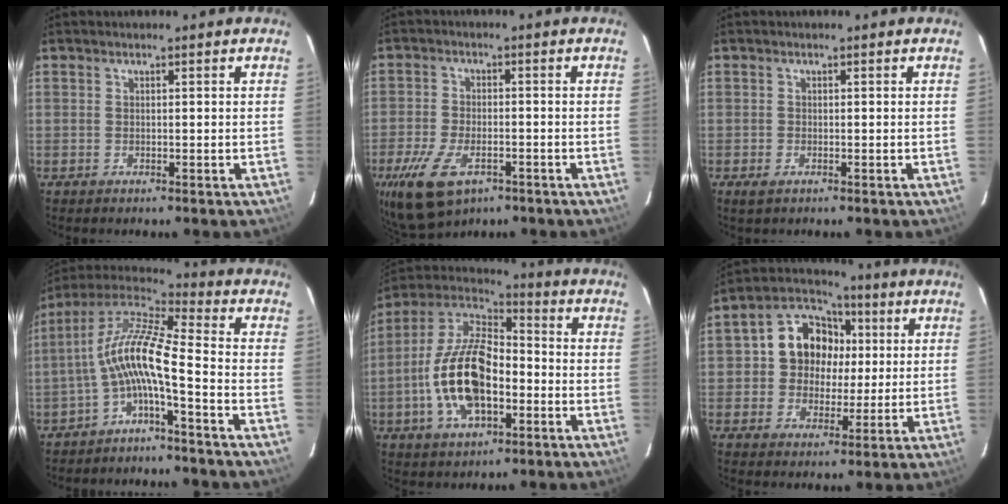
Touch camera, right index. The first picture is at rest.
{"total": 12.8, "force": [-7.1, 6.6, 8.5], "torque": [-0.199, -0.032, -0.121]}
{"total": 1.6, "force": [-1.0, 0.8, 1.0], "torque": [-0.021, -0.005, -0.018]}
{"total": 10.5, "force": [-3.4, 1.4, 9.8], "torque": [-0.209, 0.018, -0.071]}
{"total": 18.1, "force": [-4.5, 9.0, 15.1], "torque": [-0.312, 0.003, -0.085]}
{"total": 11.2, "force": [1.4, 9.9, 4.9], "torque": [-0.105, 0.034, 0.020]}